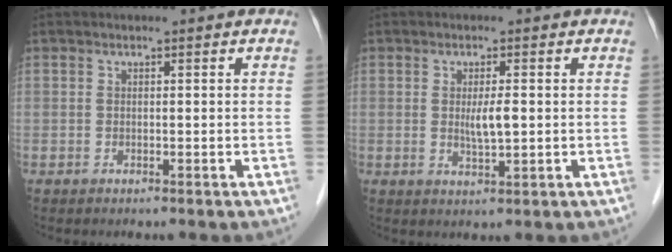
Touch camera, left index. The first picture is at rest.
{"total": 3.3, "force": [0.2, 0.6, 3.2], "torque": [-0.060, -0.004, 0.006]}